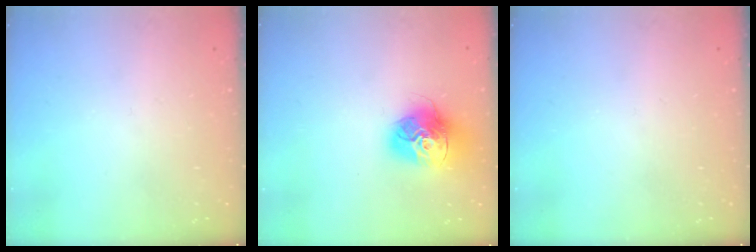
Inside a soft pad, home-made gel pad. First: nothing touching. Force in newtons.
{"total": 15.4, "press": 15.3, "slide": 1.5}
{"total": 0.0}